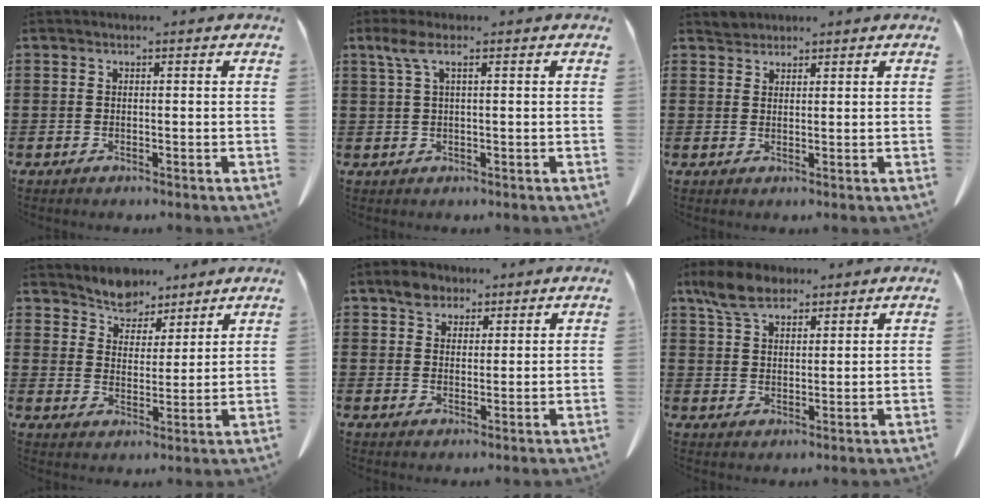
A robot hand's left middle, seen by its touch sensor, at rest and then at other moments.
{"total": 2.7, "force": [1.0, 0.5, 2.4], "torque": [-0.059, 0.002, 0.014]}
{"total": 1.5, "force": [1.4, 0.5, -0.4], "torque": [0.002, 0.003, 0.029]}
{"total": 5.3, "force": [4.9, 2.0, -0.2], "torque": [-0.025, -0.024, 0.089]}
{"total": 3.6, "force": [2.5, 2.3, 1.1], "torque": [-0.024, 0.008, 0.046]}
{"total": 6.2, "force": [4.7, 2.7, 3.1], "torque": [-0.075, 0.002, 0.088]}